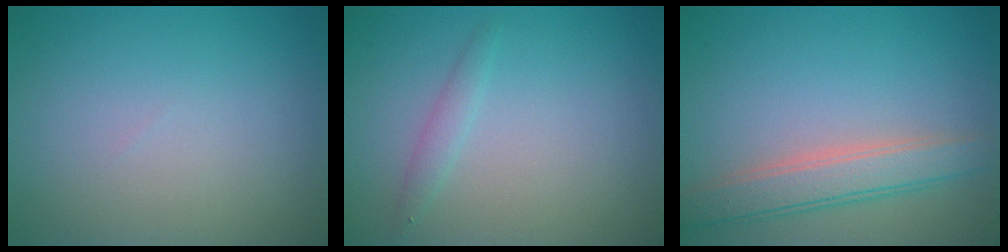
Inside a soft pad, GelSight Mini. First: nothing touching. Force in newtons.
{"total": 1.2, "press": 1.2, "slide": 0.0}
{"total": 3.8, "press": 3.8, "slide": 0.2}